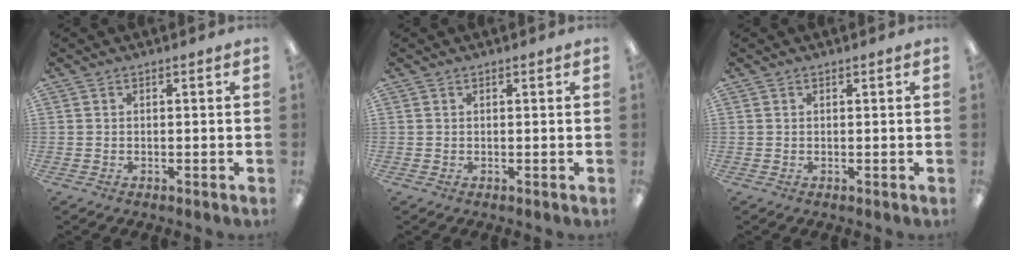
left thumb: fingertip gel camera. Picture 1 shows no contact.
{"total": 0.0}
{"total": 0.0}